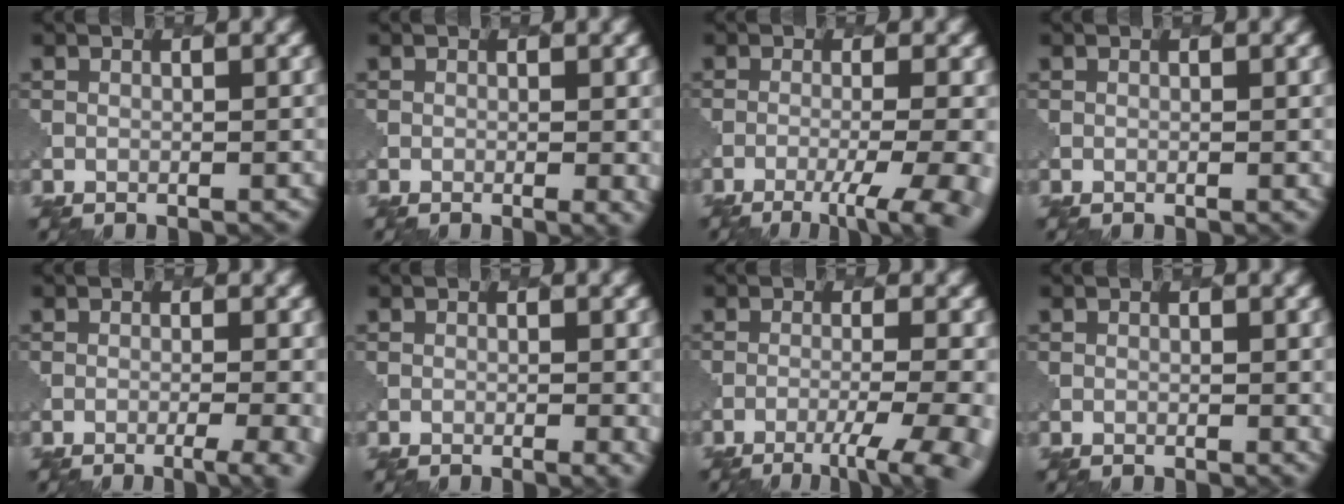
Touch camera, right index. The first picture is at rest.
{"total": 2.0, "force": [-0.2, 0.6, 1.9], "torque": [-0.024, -0.004, 0.002]}
{"total": 6.8, "force": [-3.2, 1.9, 5.7], "torque": [-0.080, -0.009, -0.043]}
{"total": 0.0}
{"total": 4.6, "force": [-1.8, 1.7, 3.8], "torque": [-0.025, 0.007, -0.022]}
{"total": 1.7, "force": [-0.3, 0.4, 1.6], "torque": [-0.020, -0.001, -0.003]}
{"total": 6.2, "force": [-3.2, 1.4, 5.1], "torque": [-0.074, -0.007, -0.045]}
{"total": 0.7, "force": [0.2, 0.2, 0.6], "torque": [-0.009, -0.003, 0.004]}